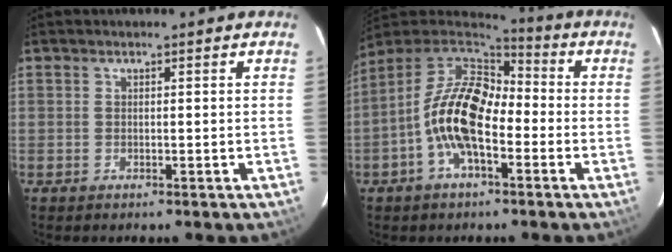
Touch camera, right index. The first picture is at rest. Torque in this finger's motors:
{"motor_torque": [2.14, 0.00, 1.05, 0.21]}